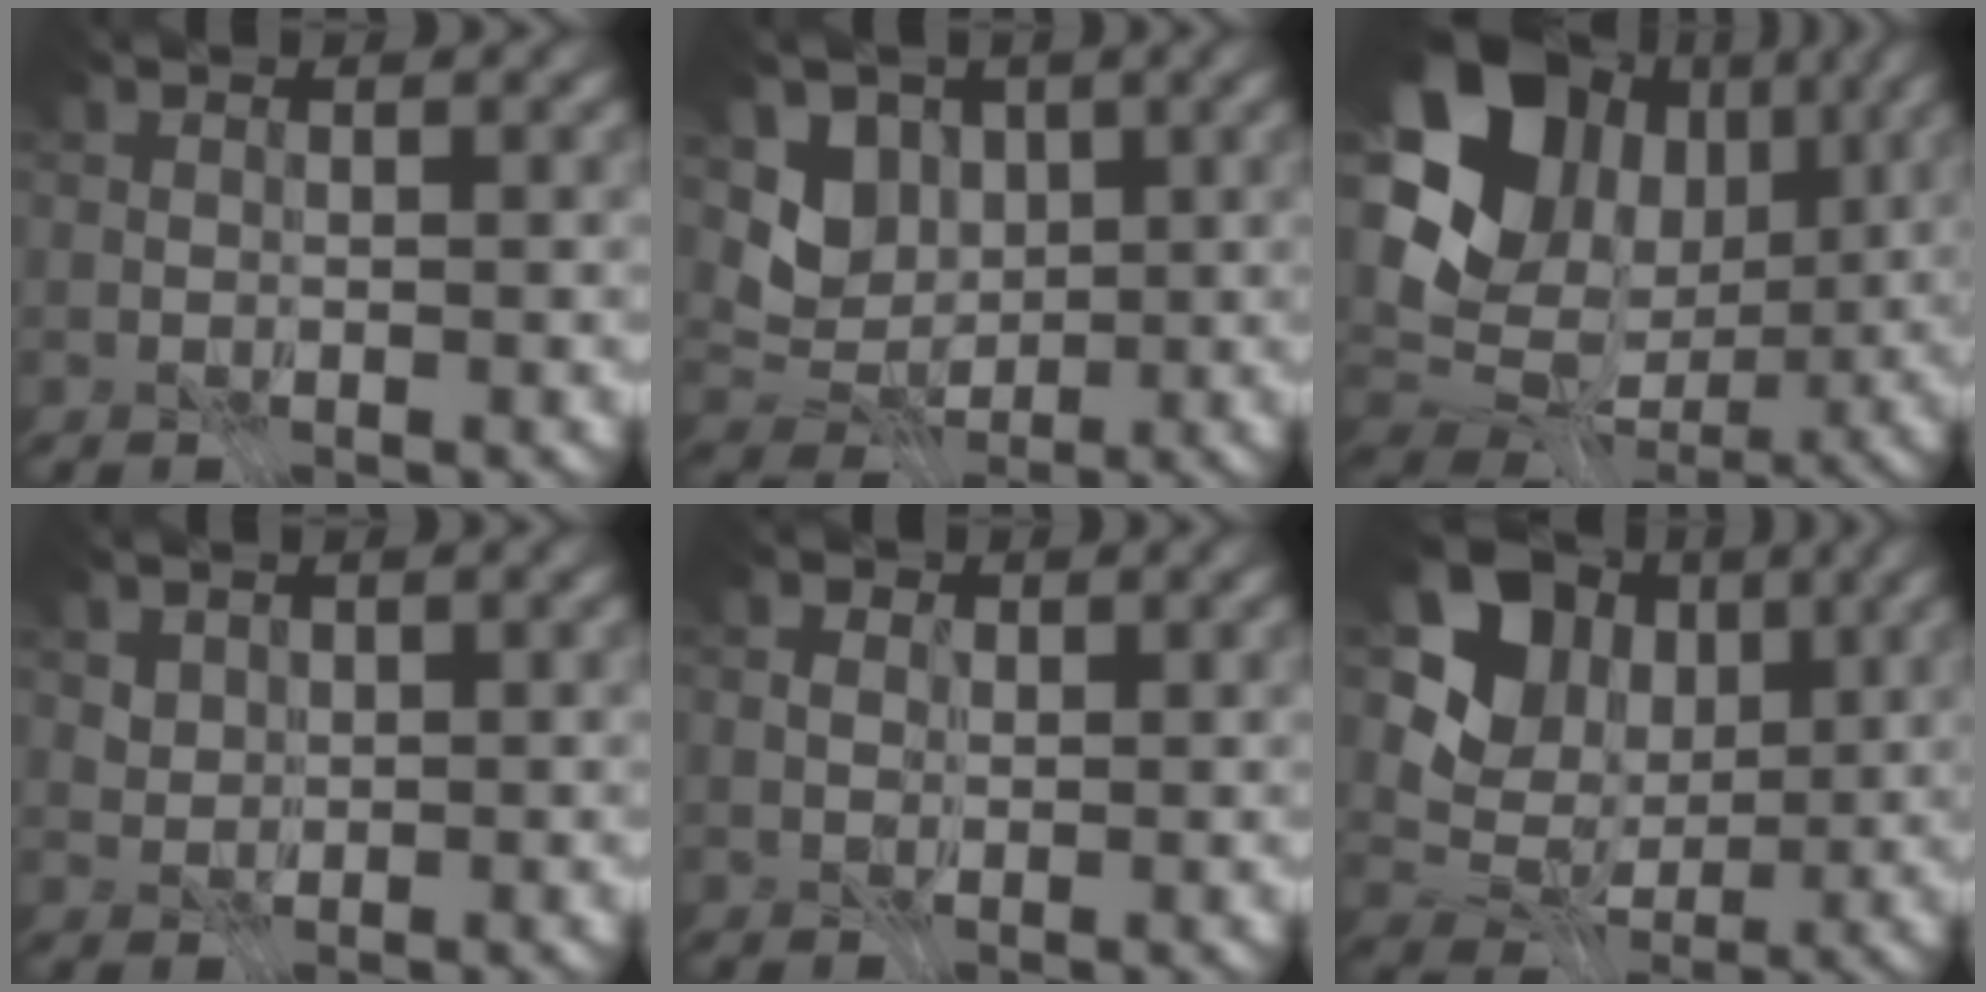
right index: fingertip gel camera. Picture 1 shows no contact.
{"total": 4.6, "force": [0.4, 3.8, 2.6], "torque": [-0.050, -0.012, -0.001]}
{"total": 15.2, "force": [3.2, 11.7, 9.1], "torque": [-0.165, 0.010, 0.069]}
{"total": 2.0, "force": [1.1, 1.5, 0.7], "torque": [-0.027, -0.012, 0.043]}
{"total": 1.6, "force": [0.3, 1.4, 0.7], "torque": [-0.014, -0.003, 0.005]}
{"total": 10.3, "force": [2.5, 8.4, 5.5], "torque": [-0.095, -0.001, 0.029]}